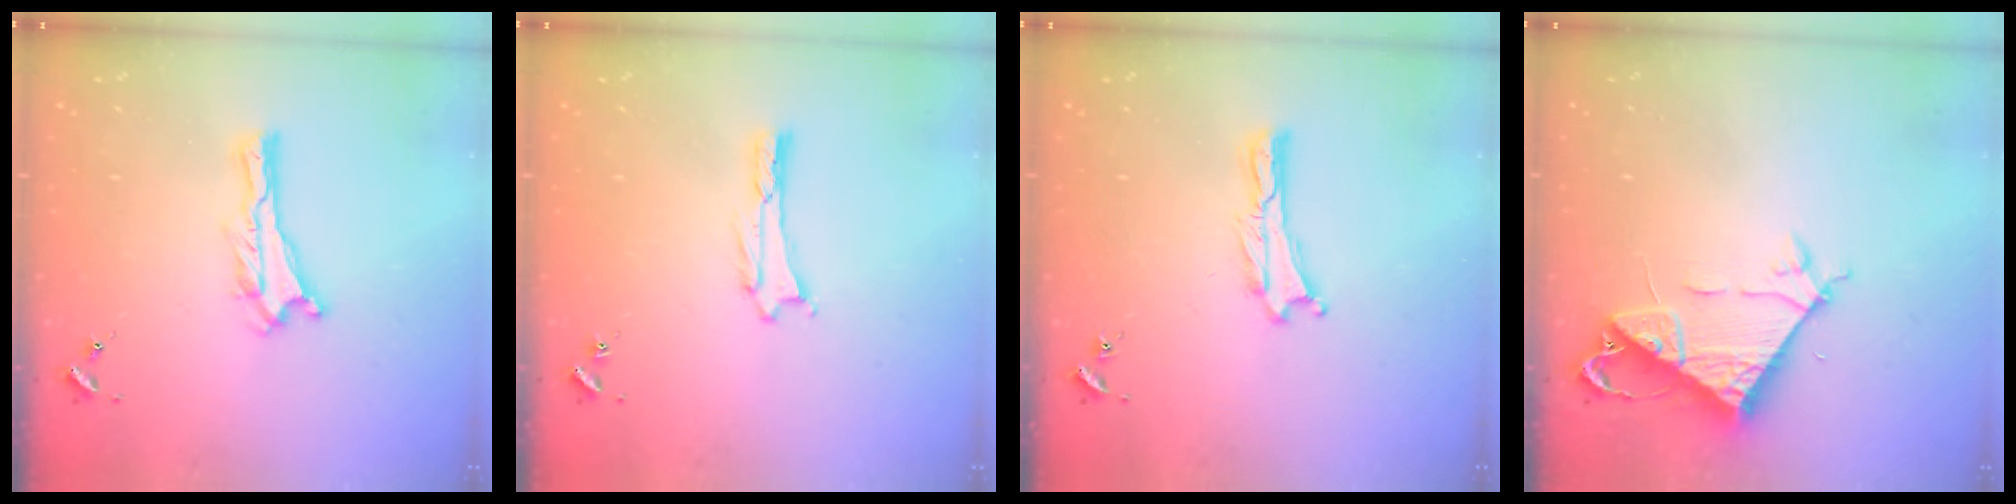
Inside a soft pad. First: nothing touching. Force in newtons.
{"total": 0.5, "press": 0.5, "slide": 0.2}
{"total": 0.0}
{"total": 7.3, "press": 7.2, "slide": 0.7}